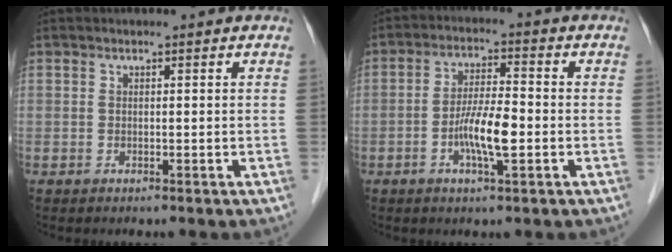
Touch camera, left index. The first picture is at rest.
{"total": 6.9, "force": [-2.3, 1.0, 6.4], "torque": [-0.126, -0.007, -0.046]}